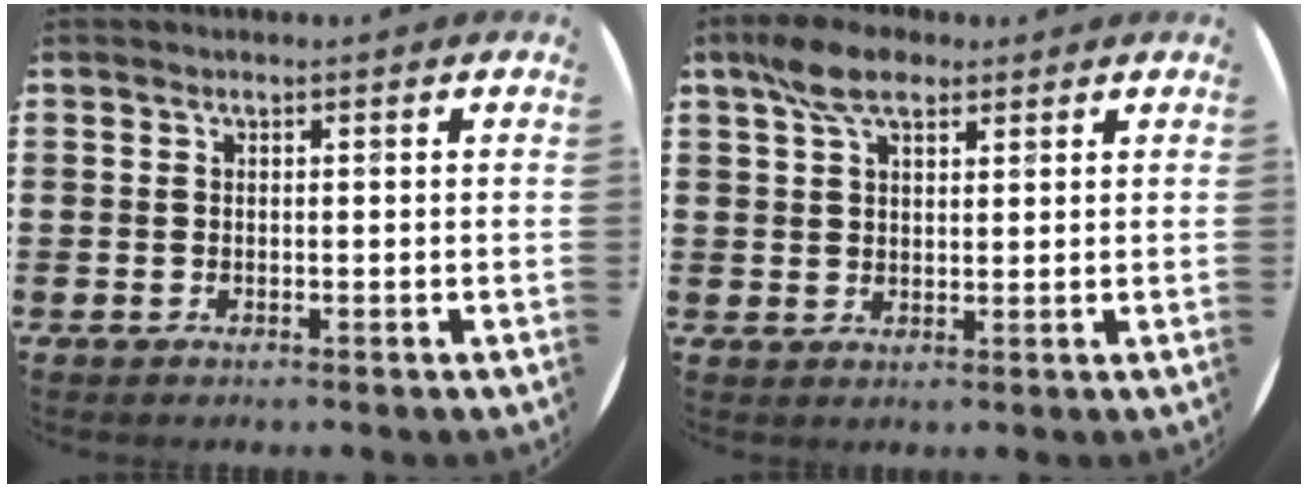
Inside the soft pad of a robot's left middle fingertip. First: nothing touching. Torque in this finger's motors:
{"motor_torque": [0.25, -0.27, -0.41, -0.09]}